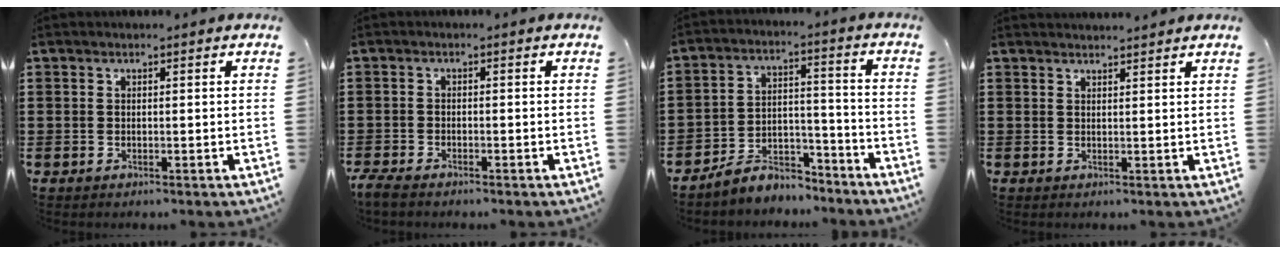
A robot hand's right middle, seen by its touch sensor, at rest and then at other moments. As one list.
[{"total": 1.9, "force": [-1.7, 0.3, 0.8], "torque": [-0.029, -0.001, -0.039]}, {"total": 6.0, "force": [-5.7, 1.8, 0.5], "torque": [-0.007, 0.019, -0.113]}, {"total": 1.6, "force": [1.6, -0.2, 0.2], "torque": [-0.005, 0.000, 0.030]}]